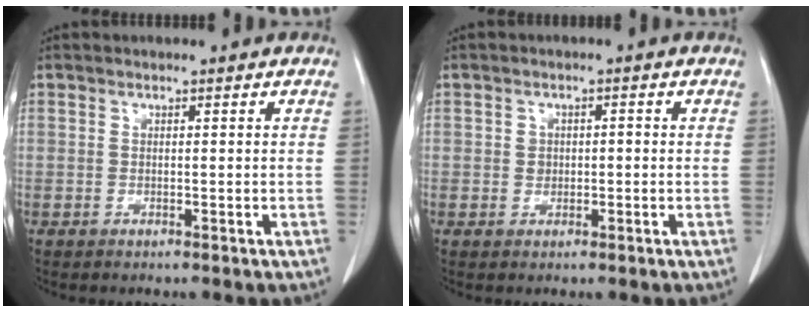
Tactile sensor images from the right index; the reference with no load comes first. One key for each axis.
{"total": 1.7, "fx": -0.2, "fy": 1.5, "fz": 0.9, "tx": -0.010, "ty": 0.007, "tz": -0.003}